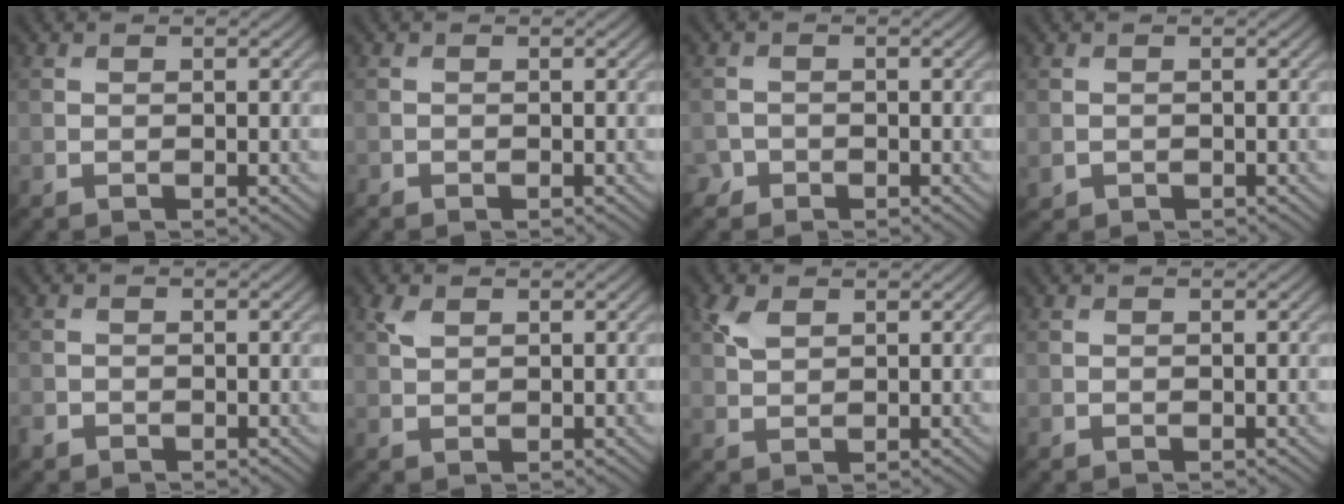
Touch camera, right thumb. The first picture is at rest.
{"total": 0.0}
{"total": 1.3, "force": [-0.9, 0.9, 0.1], "torque": [0.001, 0.000, -0.023]}
{"total": 0.7, "force": [-0.2, 0.6, 0.2], "torque": [-0.006, -0.007, -0.002]}
{"total": 1.0, "force": [-0.8, 0.6, 0.1], "torque": [-0.004, -0.002, -0.020]}
{"total": 1.7, "force": [0.9, 0.9, 1.1], "torque": [-0.030, 0.004, 0.020]}
{"total": 2.8, "force": [1.5, 1.6, 1.8], "torque": [-0.048, 0.003, 0.030]}
{"total": 0.0}